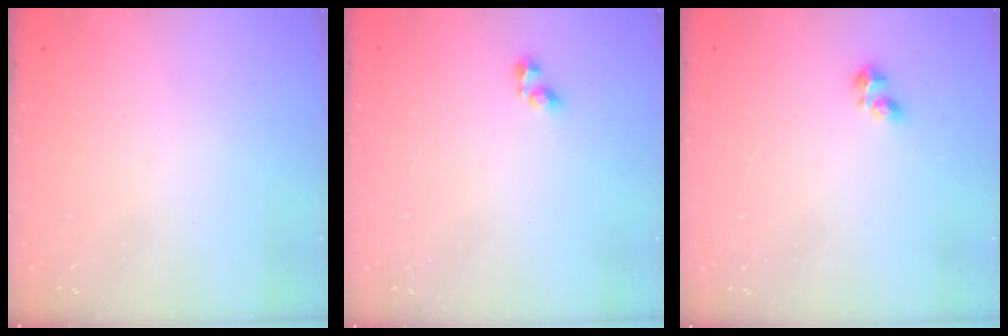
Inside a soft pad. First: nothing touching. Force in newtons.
{"total": 3.2, "press": 3.2, "slide": 0.4}
{"total": 2.9, "press": 2.8, "slide": 0.5}